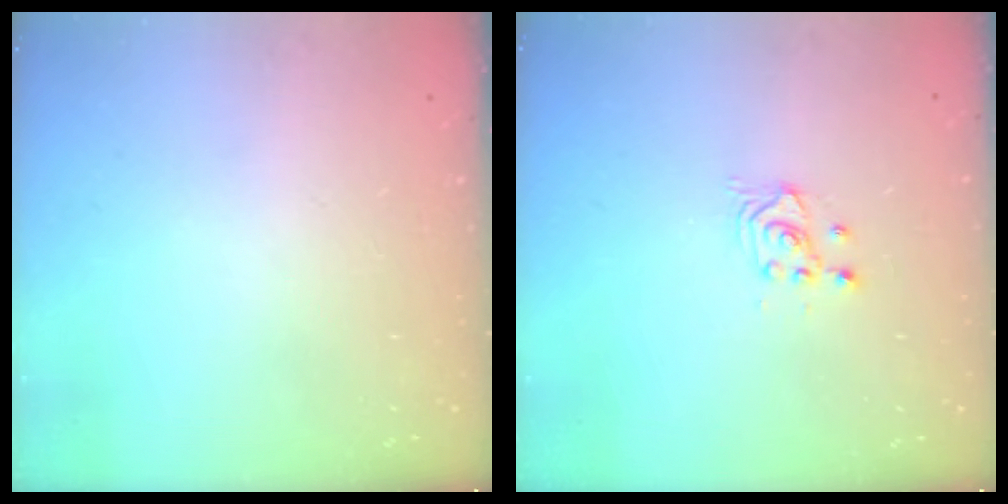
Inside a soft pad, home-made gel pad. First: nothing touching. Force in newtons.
{"total": 2.7, "press": 2.7, "slide": 0.3}